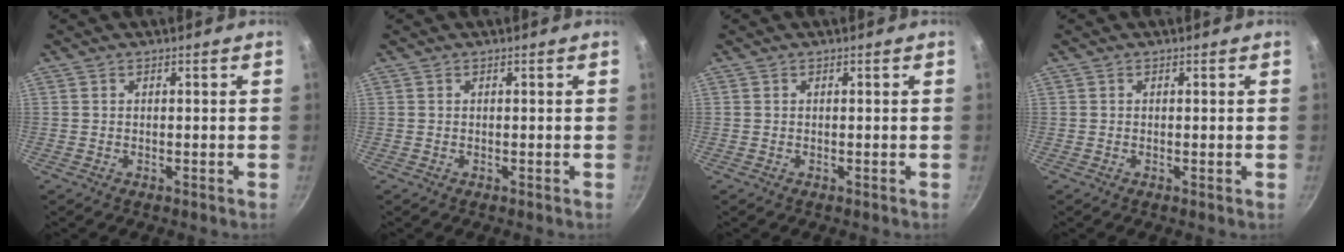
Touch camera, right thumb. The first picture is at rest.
{"total": 0.0}
{"total": 0.0}
{"total": 0.0}